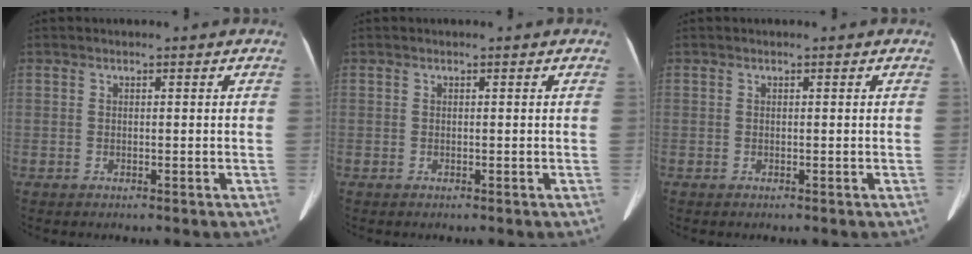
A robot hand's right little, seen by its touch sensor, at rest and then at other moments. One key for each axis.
{"total": 0.0}
{"total": 0.0}